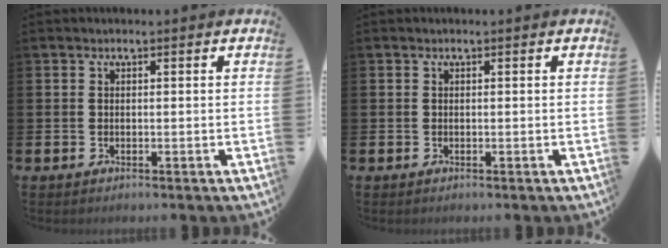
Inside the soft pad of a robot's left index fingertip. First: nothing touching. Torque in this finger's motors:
{"motor_torque": [0.00, 0.00, 0.00, 0.00]}